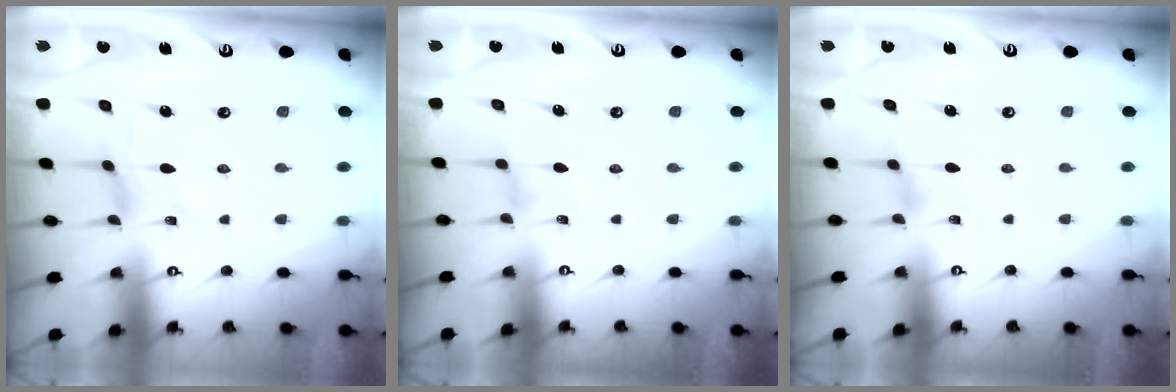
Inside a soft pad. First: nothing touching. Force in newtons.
{"total": 0.5, "press": 0.5, "slide": 0.1}
{"total": 1.0, "press": 1.0, "slide": 0.1}